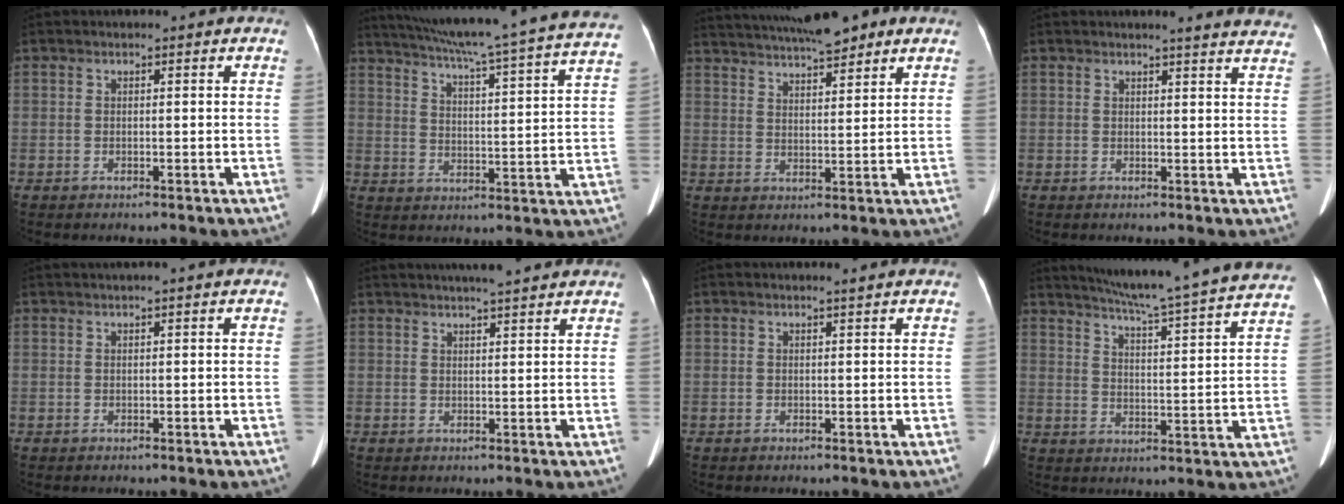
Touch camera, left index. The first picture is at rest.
{"total": 28.4, "force": [25.2, -0.3, 13.2], "torque": [-0.215, -0.052, 0.318]}
{"total": 15.5, "force": [12.9, 2.6, 8.1], "torque": [-0.147, 0.034, 0.190]}
{"total": 10.8, "force": [10.2, 0.5, 3.2], "torque": [-0.017, -0.034, 0.087]}
{"total": 0.8, "force": [0.5, -0.2, 0.6], "torque": [-0.015, 0.009, 0.016]}
{"total": 8.4, "force": [7.3, 0.4, 4.2], "torque": [-0.060, 0.024, 0.093]}
{"total": 0.8, "force": [0.7, -0.2, 0.3], "torque": [-0.014, -0.003, 0.016]}
{"total": 25.0, "force": [22.7, -0.5, 10.5], "torque": [-0.166, -0.052, 0.285]}